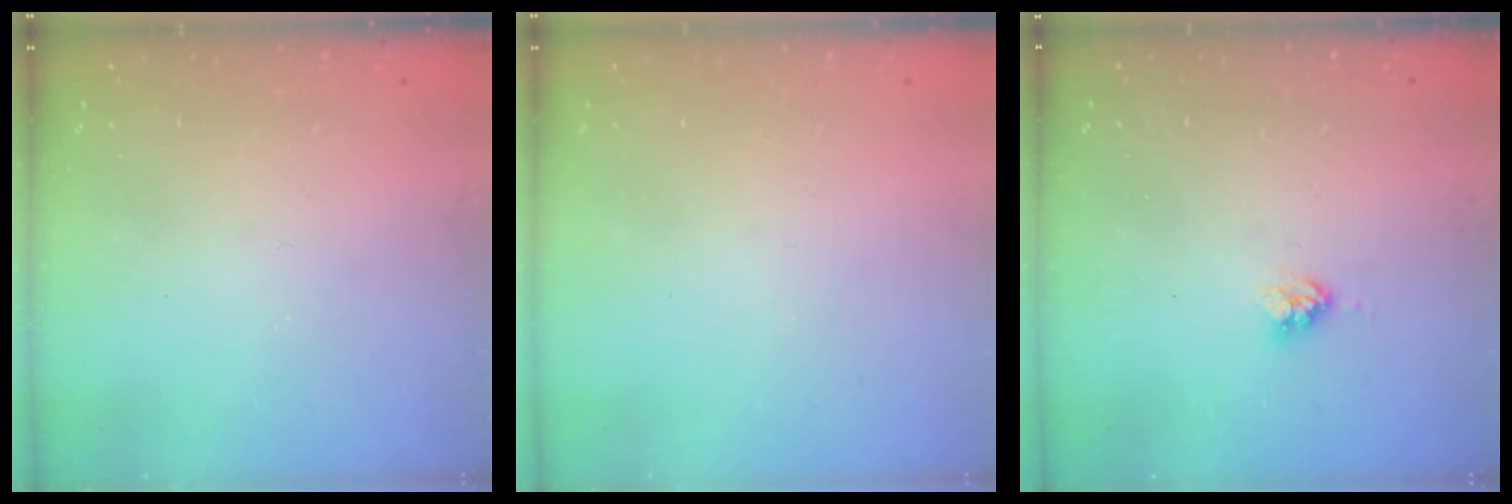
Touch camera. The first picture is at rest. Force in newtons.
{"total": 0.0}
{"total": 3.8, "press": 3.8, "slide": 0.5}